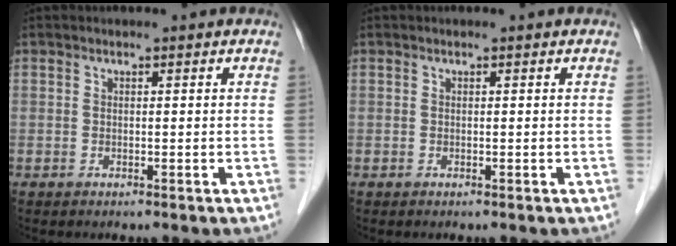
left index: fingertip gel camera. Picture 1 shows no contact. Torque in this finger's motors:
{"motor_torque": [-0.08, -0.01, 0.00, 0.00]}